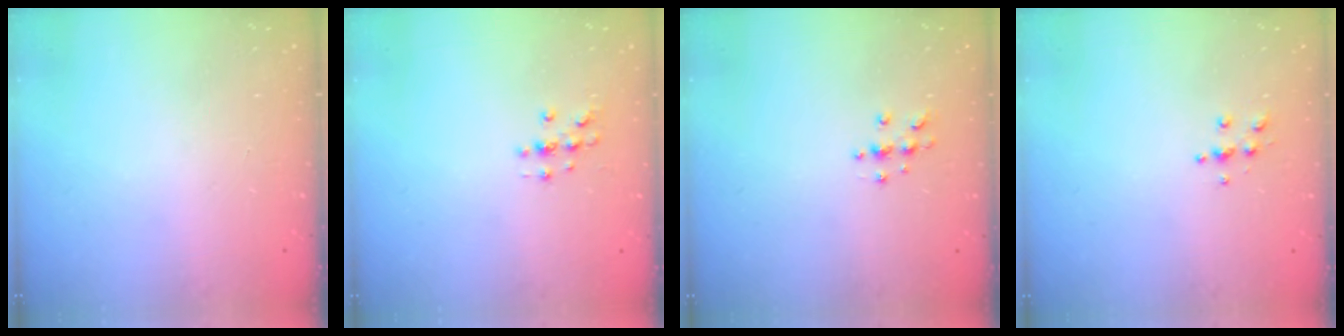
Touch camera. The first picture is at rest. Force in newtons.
{"total": 2.0, "press": 2.0, "slide": 0.2}
{"total": 6.3, "press": 6.3, "slide": 0.8}
{"total": 4.9, "press": 4.9, "slide": 0.5}